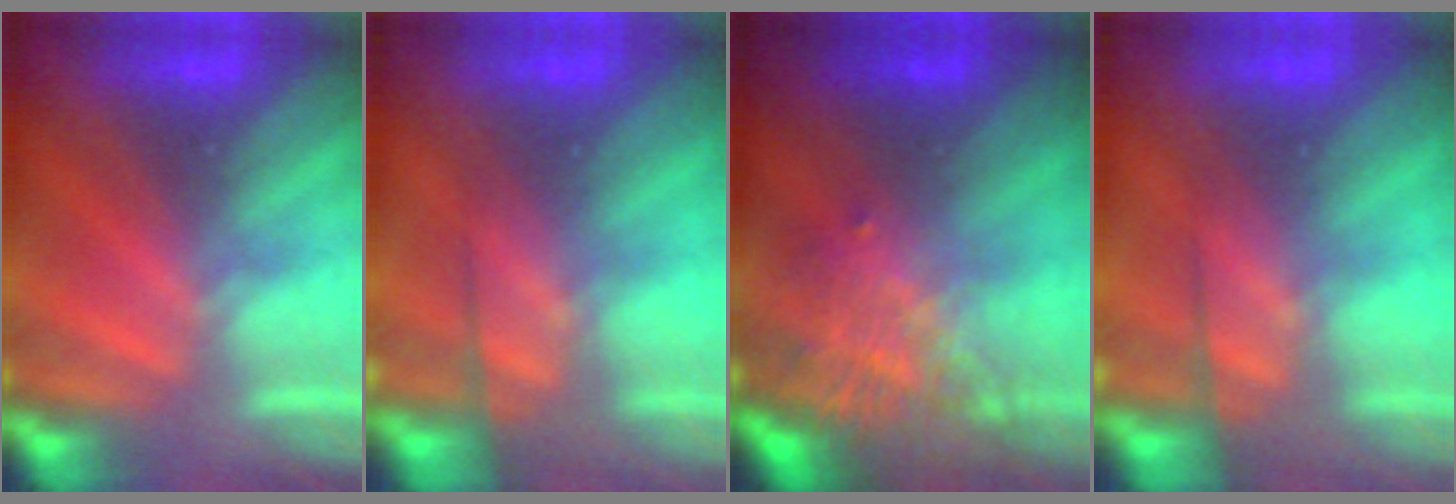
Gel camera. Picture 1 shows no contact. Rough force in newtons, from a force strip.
{"total": 7.5}
{"total": 7.6}
{"total": 7.5}